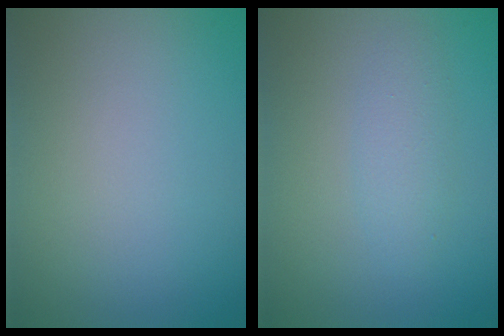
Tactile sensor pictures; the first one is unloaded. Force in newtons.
{"total": 1.9, "press": 1.9, "slide": 0.0}